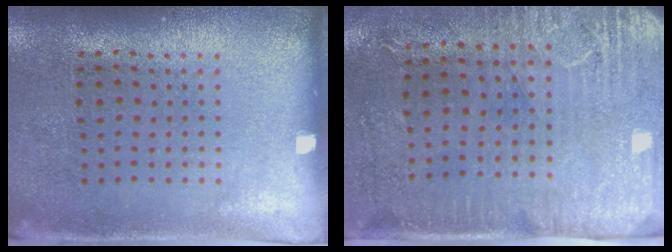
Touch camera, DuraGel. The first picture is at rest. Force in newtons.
{"total": 2.9, "press": 2.4, "slide": 1.6}